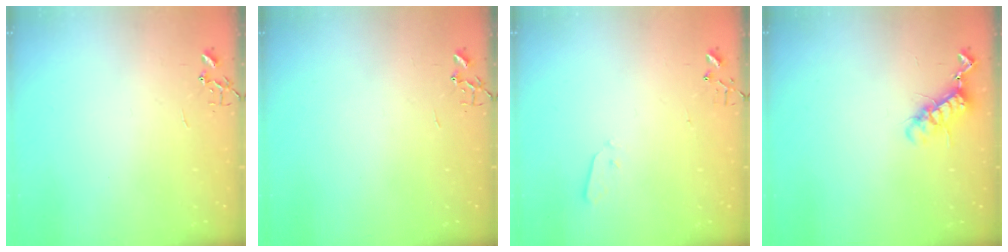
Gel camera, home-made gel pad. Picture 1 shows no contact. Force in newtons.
{"total": 0.0}
{"total": 2.9, "press": 2.8, "slide": 0.8}
{"total": 11.1, "press": 11.1, "slide": 0.3}